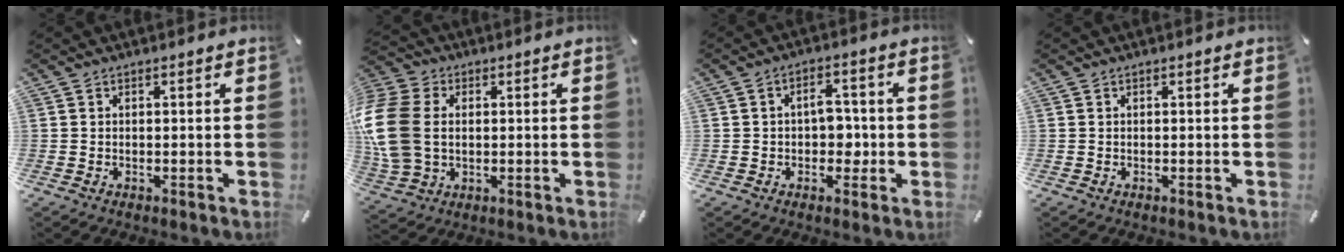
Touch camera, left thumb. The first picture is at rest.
{"total": 15.1, "force": [0.8, 11.5, 9.6], "torque": [-0.231, 0.013, 0.017]}
{"total": 5.9, "force": [-0.3, 4.2, 4.1], "torque": [-0.054, 0.004, -0.011]}
{"total": 0.0}